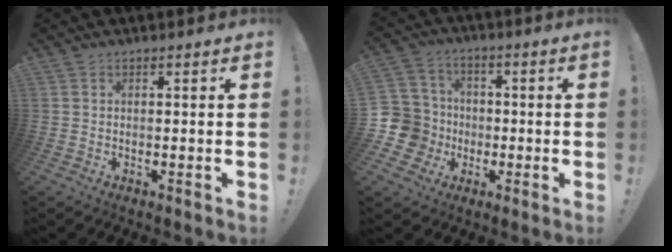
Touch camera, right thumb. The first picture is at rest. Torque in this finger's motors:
{"motor_torque": [-0.10, 0.11, 0.06, -0.10, -0.13]}